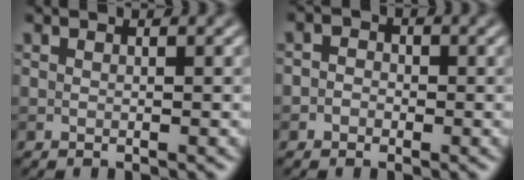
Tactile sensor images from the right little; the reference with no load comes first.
{"total": 1.7, "force": [-0.3, 1.6, 0.6], "torque": [0.009, 0.005, -0.025]}